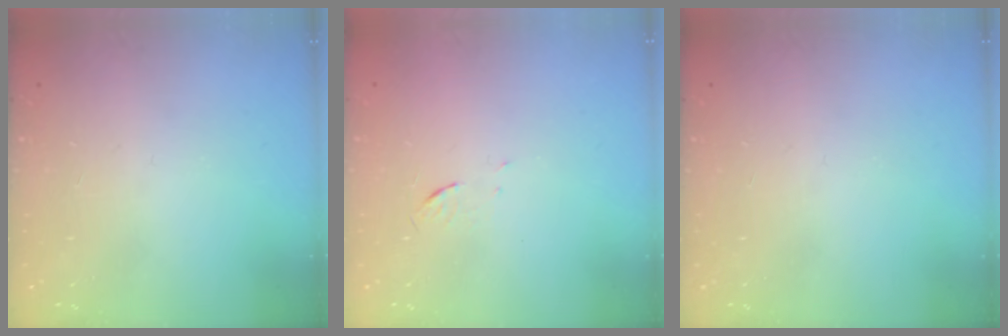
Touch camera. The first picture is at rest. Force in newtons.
{"total": 3.2, "press": 3.0, "slide": 1.3}
{"total": 0.0}